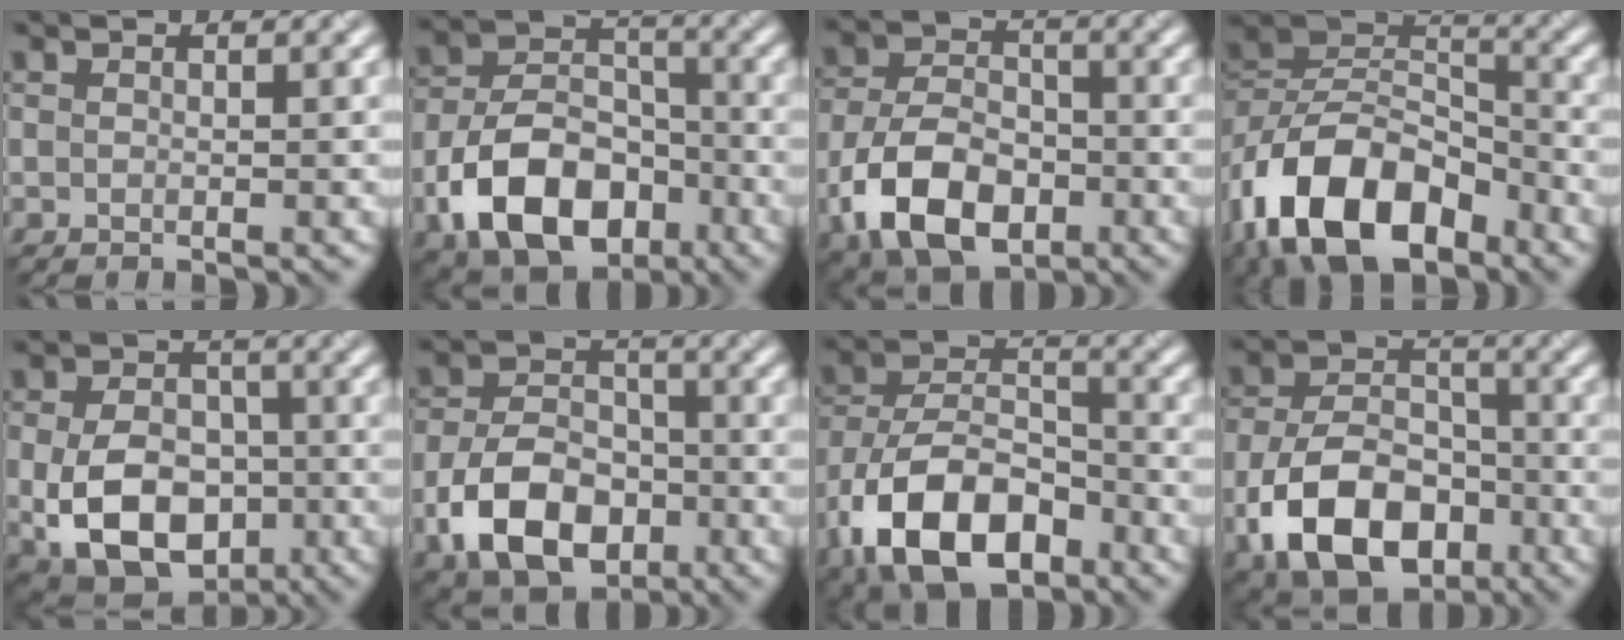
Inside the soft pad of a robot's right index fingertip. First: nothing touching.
{"total": 10.4, "force": [-4.7, 6.8, 6.3], "torque": [-0.116, 0.006, -0.092]}
{"total": 9.4, "force": [-4.1, 6.0, 5.9], "torque": [-0.122, -0.001, -0.083]}
{"total": 12.4, "force": [-6.2, 7.4, 7.9], "torque": [-0.146, 0.010, -0.126]}
{"total": 9.5, "force": [-2.1, 6.8, 6.4], "torque": [-0.126, -0.016, -0.038]}
{"total": 8.9, "force": [-3.8, 6.0, 5.4], "torque": [-0.104, 0.002, -0.073]}
{"total": 11.7, "force": [-5.8, 6.7, 7.7], "torque": [-0.150, 0.002, -0.110]}
{"total": 11.1, "force": [-5.2, 7.0, 6.9], "torque": [-0.134, 0.001, -0.096]}